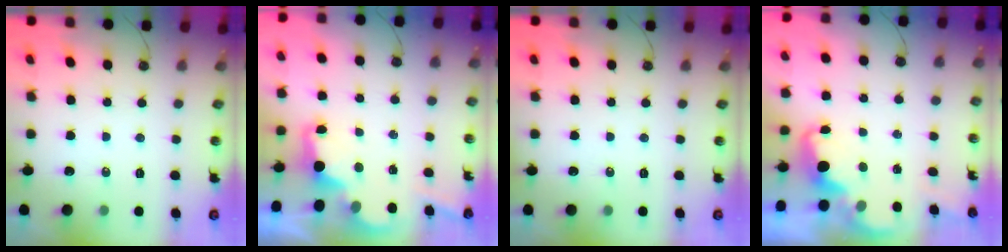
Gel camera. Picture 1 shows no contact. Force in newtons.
{"total": 2.6, "press": 2.5, "slide": 0.8}
{"total": 0.0}
{"total": 2.1, "press": 2.0, "slide": 0.6}